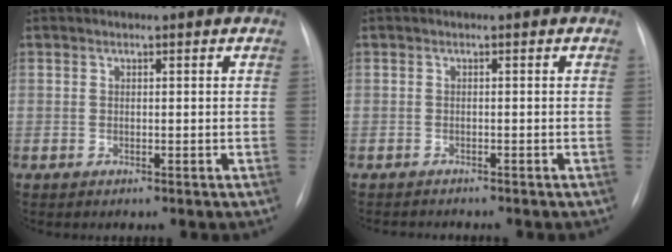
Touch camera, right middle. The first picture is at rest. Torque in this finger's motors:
{"motor_torque": [0.09, -0.11, -0.03, -0.01]}